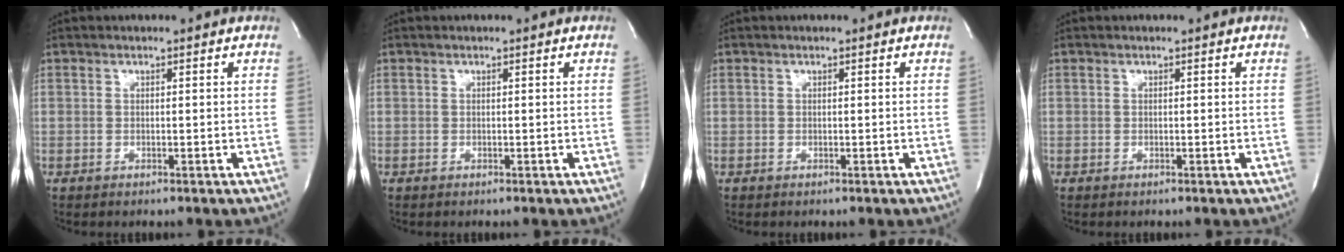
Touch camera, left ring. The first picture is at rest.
{"total": 0.0}
{"total": 0.0}
{"total": 0.0}